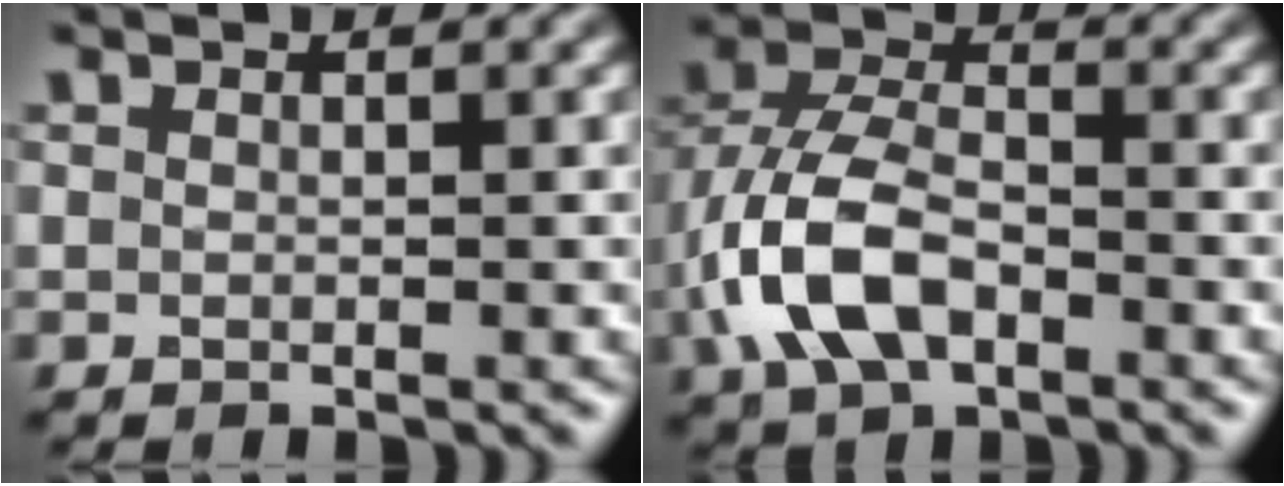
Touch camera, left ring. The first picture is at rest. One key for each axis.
{"total": 7.6, "fx": -2.7, "fy": 4.2, "fz": 5.7, "tx": -0.131, "ty": 0.005, "tz": -0.063}